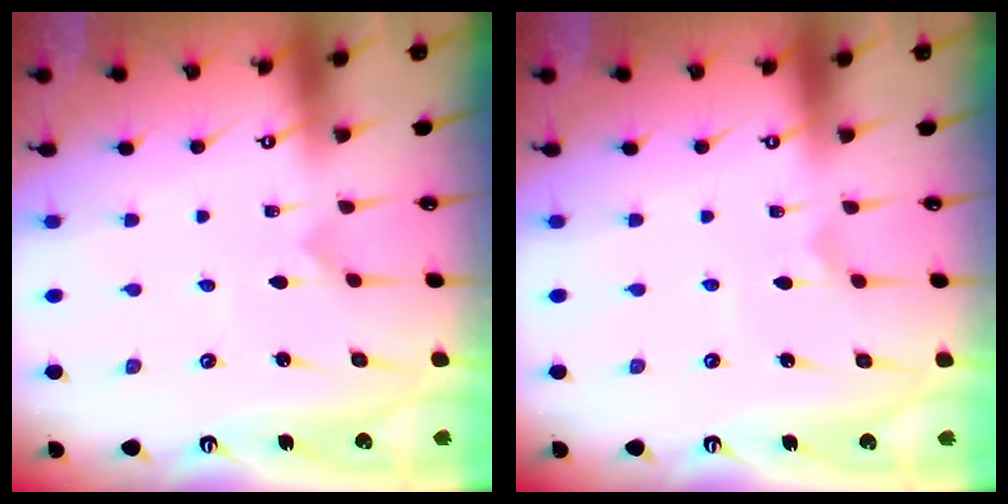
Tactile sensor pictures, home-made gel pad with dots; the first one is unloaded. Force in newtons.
{"total": 1.8, "press": 1.7, "slide": 0.4}